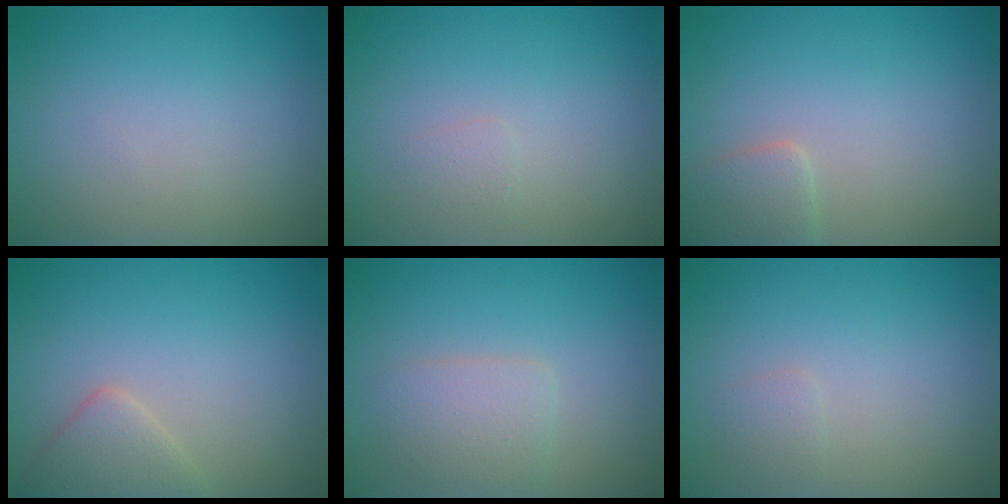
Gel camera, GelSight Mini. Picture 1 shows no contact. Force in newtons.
{"total": 0.7, "press": 0.7, "slide": 0.1}
{"total": 2.1, "press": 2.0, "slide": 0.2}
{"total": 2.6, "press": 2.6, "slide": 0.1}
{"total": 2.3, "press": 2.3, "slide": 0.1}
{"total": 0.8, "press": 0.8, "slide": 0.1}